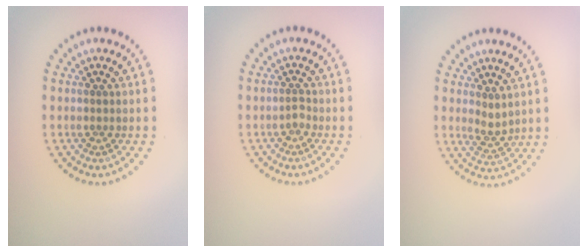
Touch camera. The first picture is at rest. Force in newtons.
{"total": 0.7, "press": 0.5, "slide": 0.5}
{"total": 1.6, "press": 1.3, "slide": 1.0}